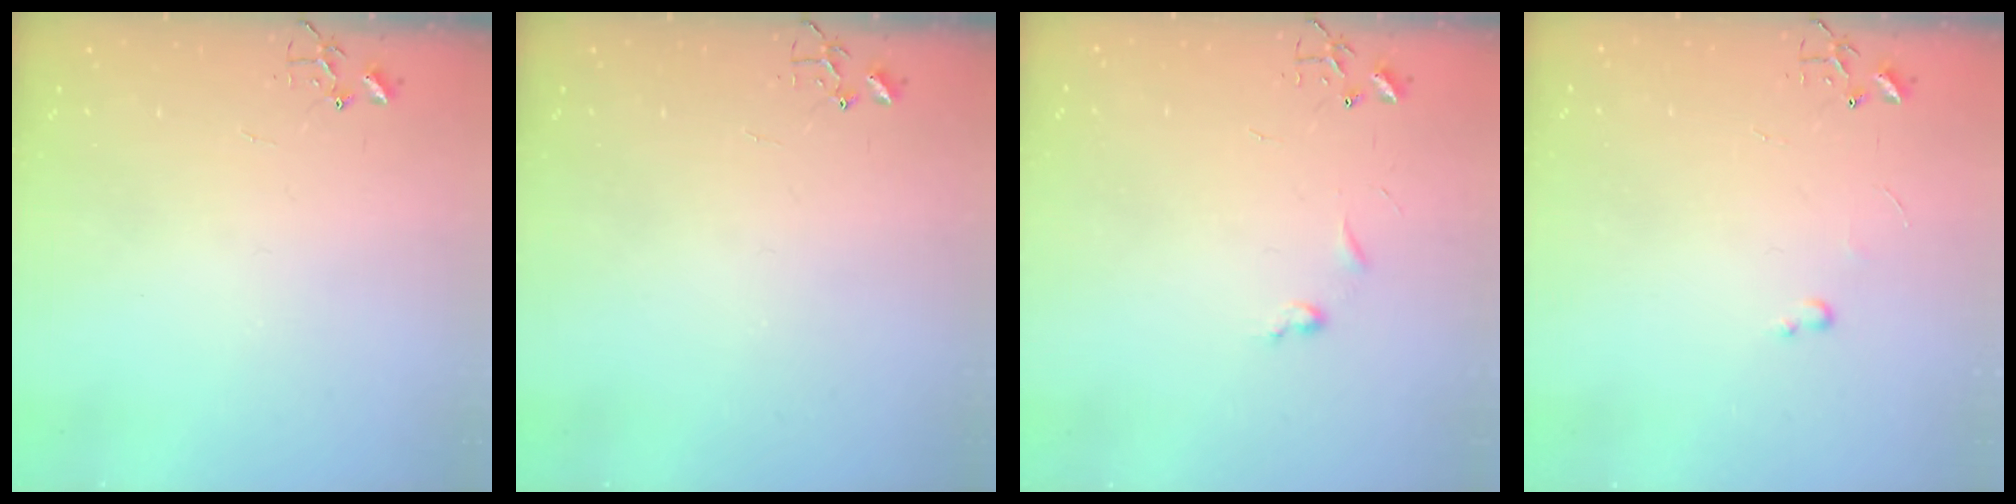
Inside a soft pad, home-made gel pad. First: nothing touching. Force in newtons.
{"total": 0.0}
{"total": 4.4, "press": 4.3, "slide": 0.6}
{"total": 2.6, "press": 2.6, "slide": 0.4}